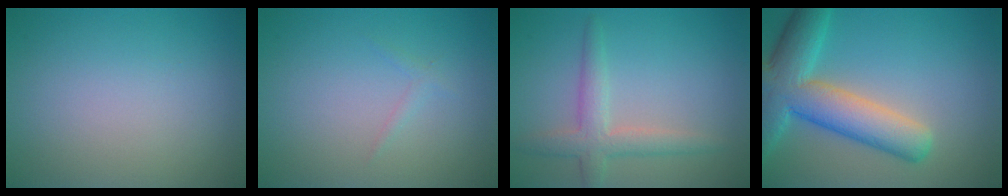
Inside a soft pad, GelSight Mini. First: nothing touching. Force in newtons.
{"total": 0.7, "press": 0.7, "slide": 0.1}
{"total": 3.1, "press": 3.1, "slide": 0.0}
{"total": 8.5, "press": 8.5, "slide": 0.5}